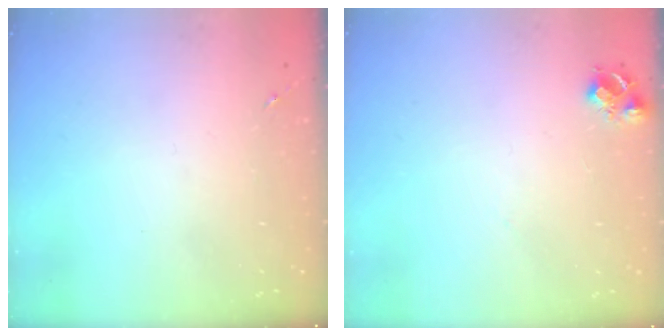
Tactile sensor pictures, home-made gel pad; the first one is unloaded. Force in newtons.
{"total": 7.3, "press": 7.2, "slide": 0.8}